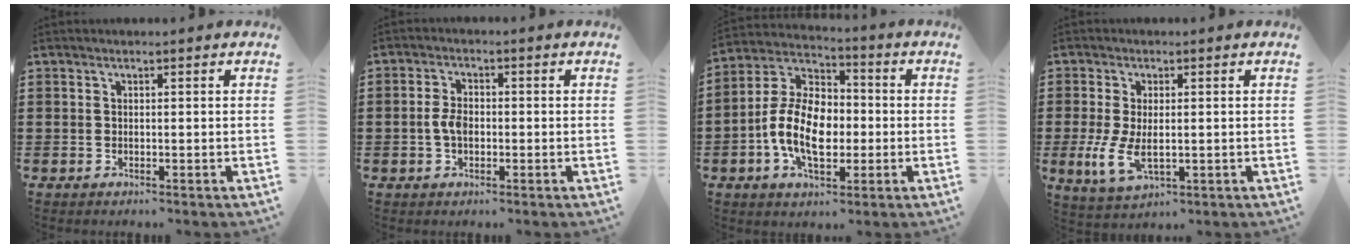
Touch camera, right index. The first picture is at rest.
{"total": 2.9, "force": [-0.5, 1.7, 2.3], "torque": [-0.059, -0.001, -0.012]}
{"total": 11.4, "force": [-2.2, 7.1, 8.6], "torque": [-0.204, 0.008, -0.044]}
{"total": 6.3, "force": [-0.5, 3.3, 5.3], "torque": [-0.131, -0.004, -0.014]}